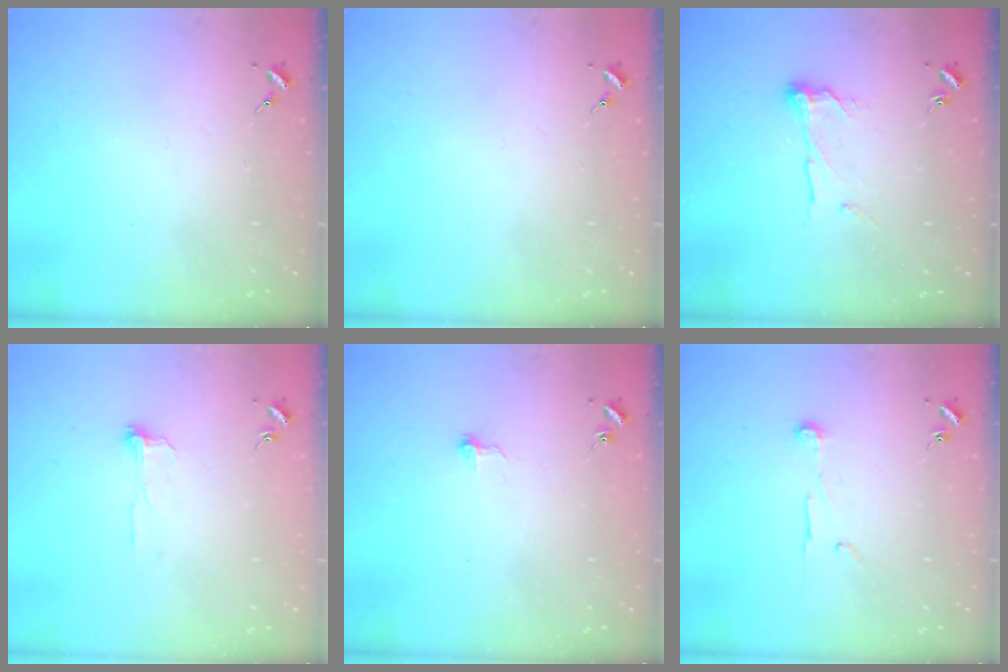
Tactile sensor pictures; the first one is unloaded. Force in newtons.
{"total": 0.0}
{"total": 9.0, "press": 9.0, "slide": 0.4}
{"total": 6.0, "press": 6.0, "slide": 0.5}
{"total": 4.2, "press": 4.2, "slide": 0.3}
{"total": 6.8, "press": 6.7, "slide": 0.7}